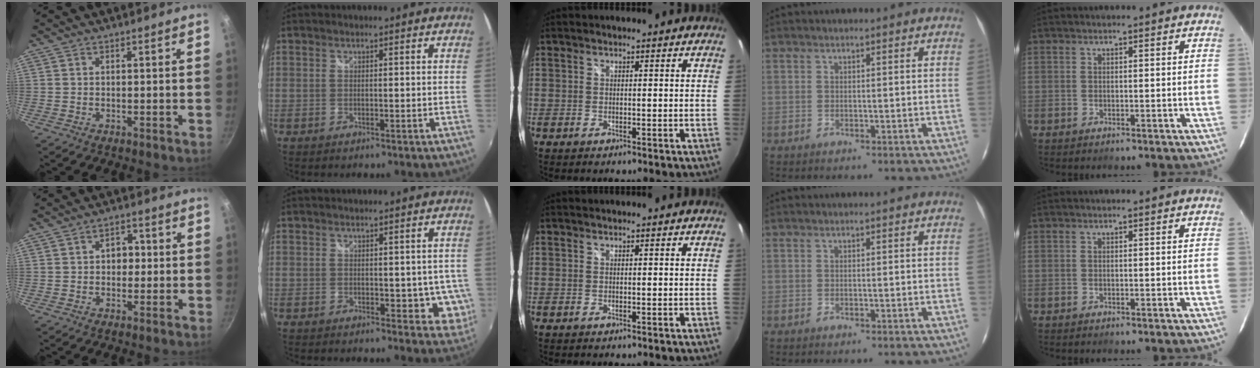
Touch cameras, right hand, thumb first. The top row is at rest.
{"thumb": {"total": 4.1, "force": [0.2, 3.1, 2.7], "torque": [-0.016, 0.009, -0.002]}, "index": {"total": 6.2, "force": [-0.5, 3.6, 5.1], "torque": [-0.049, -0.009, -0.001]}}